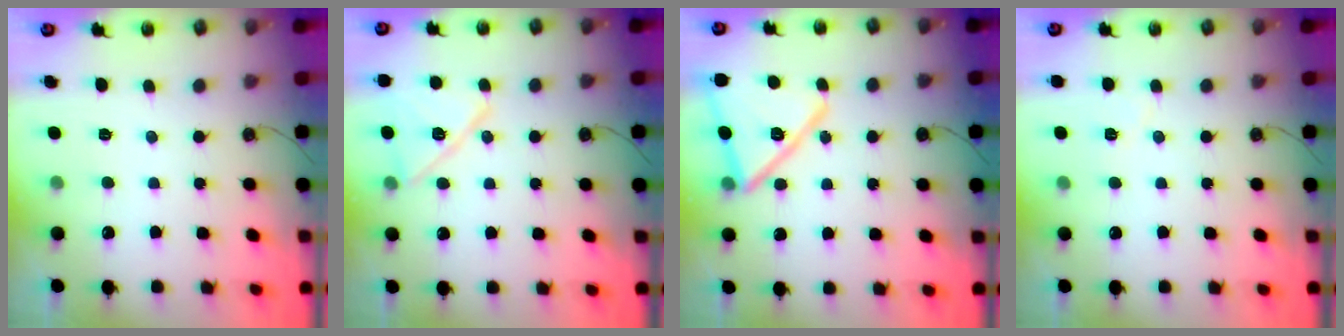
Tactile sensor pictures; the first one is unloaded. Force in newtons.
{"total": 13.3, "press": 13.3, "slide": 0.8}
{"total": 16.5, "press": 16.4, "slide": 1.0}
{"total": 5.3, "press": 5.0, "slide": 1.9}